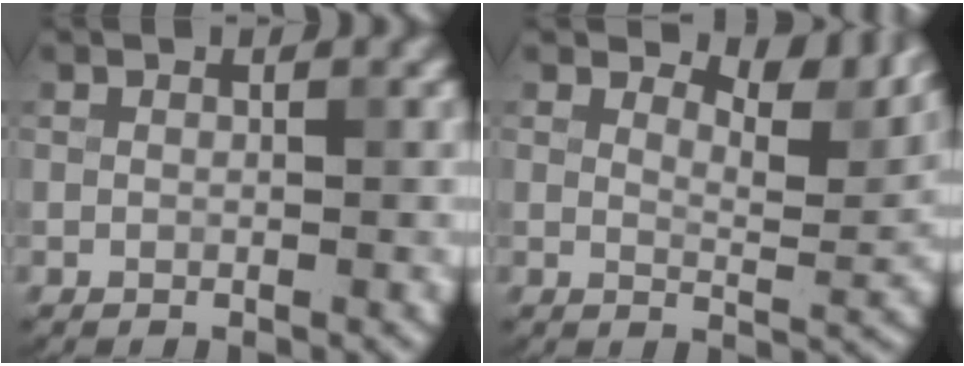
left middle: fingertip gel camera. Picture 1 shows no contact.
{"total": 6.1, "force": [5.0, 1.8, 3.0], "torque": [-0.040, 0.004, 0.068]}